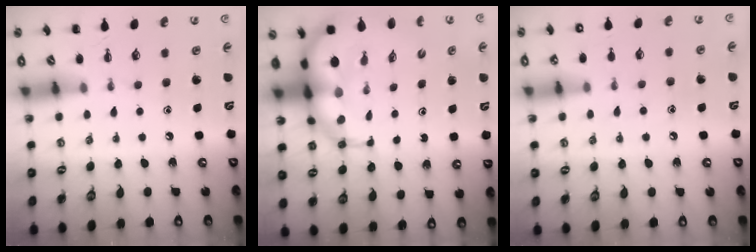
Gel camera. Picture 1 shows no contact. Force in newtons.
{"total": 12.0, "press": 11.5, "slide": 3.2}
{"total": 7.3, "press": 7.1, "slide": 1.8}